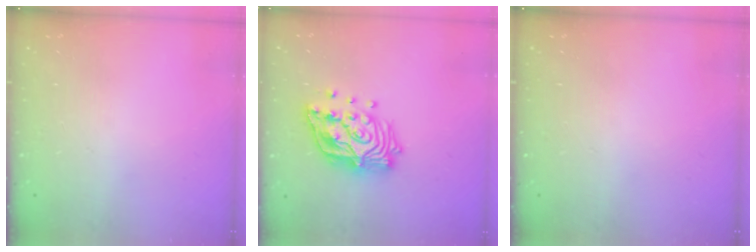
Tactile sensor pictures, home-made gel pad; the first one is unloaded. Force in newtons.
{"total": 17.0, "press": 16.8, "slide": 2.2}
{"total": 0.0}